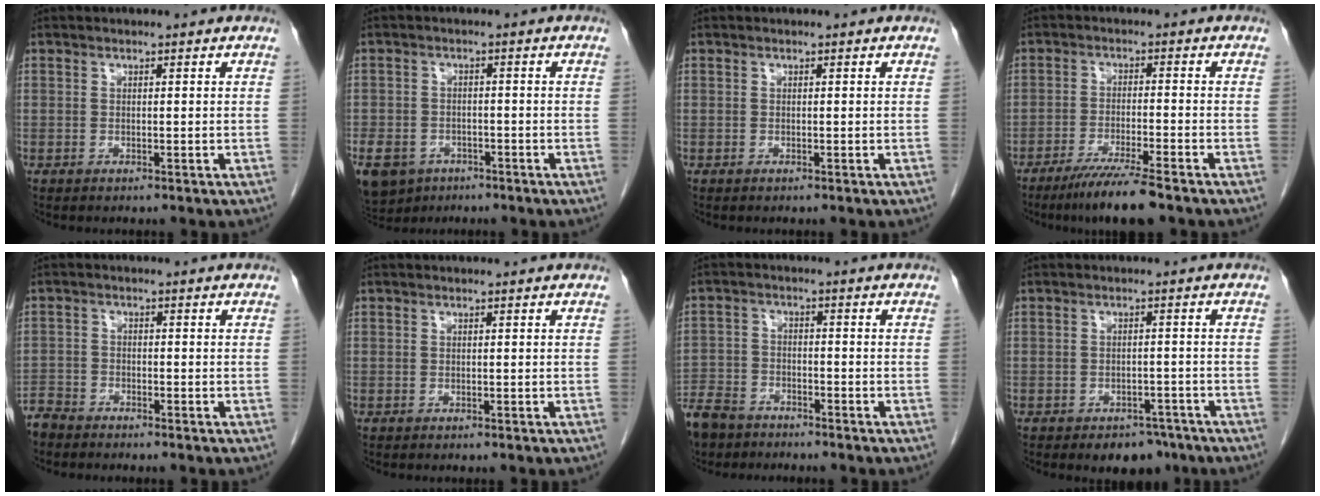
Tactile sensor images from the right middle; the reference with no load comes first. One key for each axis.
{"total": 13.2, "fx": -7.5, "fy": 9.5, "fz": 5.1, "tx": -0.146, "ty": -0.009, "tz": -0.109}
{"total": 0.0}
{"total": 7.8, "fx": -5.9, "fy": -0.2, "fz": 5.1, "tx": -0.089, "ty": -0.022, "tz": -0.104}
{"total": 3.3, "fx": -3.2, "fy": 1.0, "fz": 0.0, "tx": 0.002, "ty": -0.004, "tz": -0.064}
{"total": 0.0}
{"total": 10.5, "fx": -8.2, "fy": 5.4, "fz": 3.5, "tx": -0.090, "ty": -0.009, "tz": -0.145}
{"total": 5.0, "fx": -3.7, "fy": 2.8, "fz": 1.9, "tx": -0.018, "ty": 0.004, "tz": -0.047}